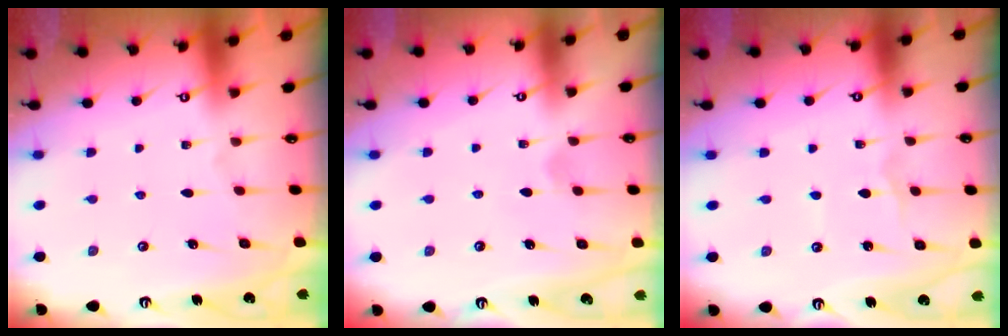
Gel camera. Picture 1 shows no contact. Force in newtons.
{"total": 4.4, "press": 4.4, "slide": 0.6}
{"total": 1.3, "press": 1.3, "slide": 0.1}